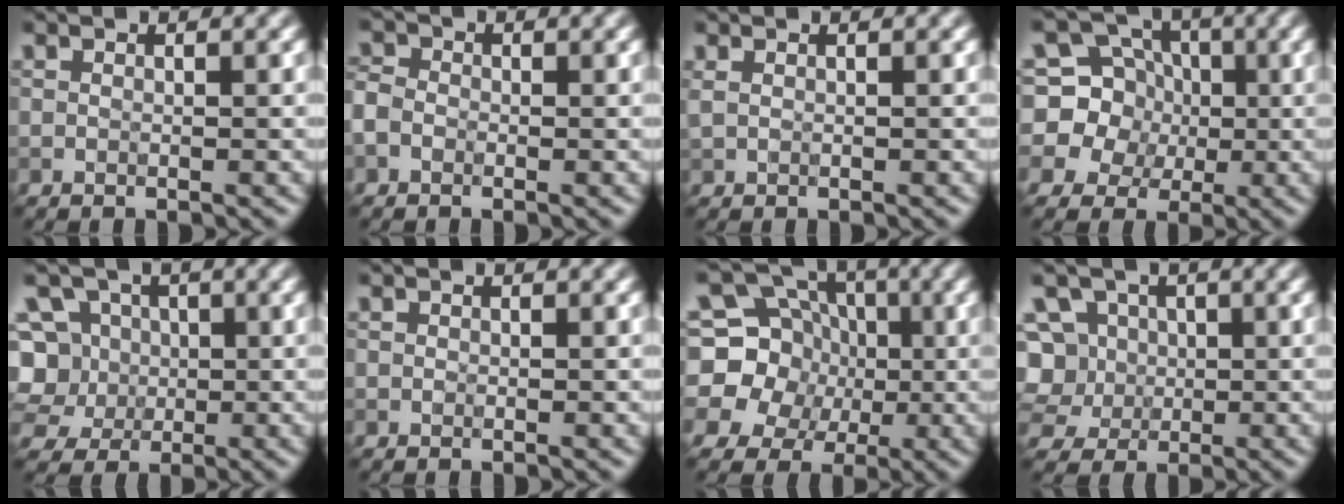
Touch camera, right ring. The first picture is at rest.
{"total": 1.6, "force": [-0.7, 1.2, 0.8], "torque": [-0.015, 0.003, -0.020]}
{"total": 0.5, "force": [0.3, 0.2, 0.4], "torque": [-0.011, 0.002, 0.007]}
{"total": 8.7, "force": [1.8, 8.0, 3.1], "torque": [-0.072, 0.039, 0.001]}
{"total": 8.0, "force": [1.0, 7.2, 3.1], "torque": [-0.068, 0.039, -0.012]}
{"total": 0.0}
{"total": 14.7, "force": [2.3, 13.3, 5.8], "torque": [-0.135, 0.033, 0.002]}
{"total": 9.1, "force": [1.5, 8.1, 3.8], "torque": [-0.081, 0.039, -0.003]}